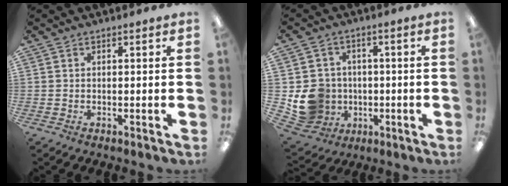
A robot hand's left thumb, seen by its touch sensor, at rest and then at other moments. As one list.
[{"total": 10.8, "force": [-1.7, 10.2, 3.0], "torque": [-0.085, 0.017, -0.016]}]